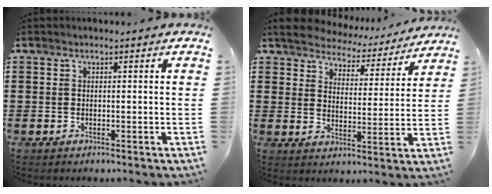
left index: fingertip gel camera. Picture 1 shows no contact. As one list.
[{"total": 4.7, "force": [4.6, 0.3, -0.1], "torque": [-0.029, -0.036, 0.077]}]